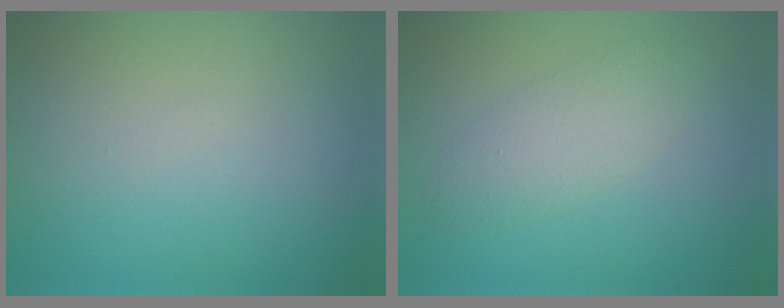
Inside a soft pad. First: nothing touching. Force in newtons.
{"total": 2.7, "press": 2.7, "slide": 0.1}